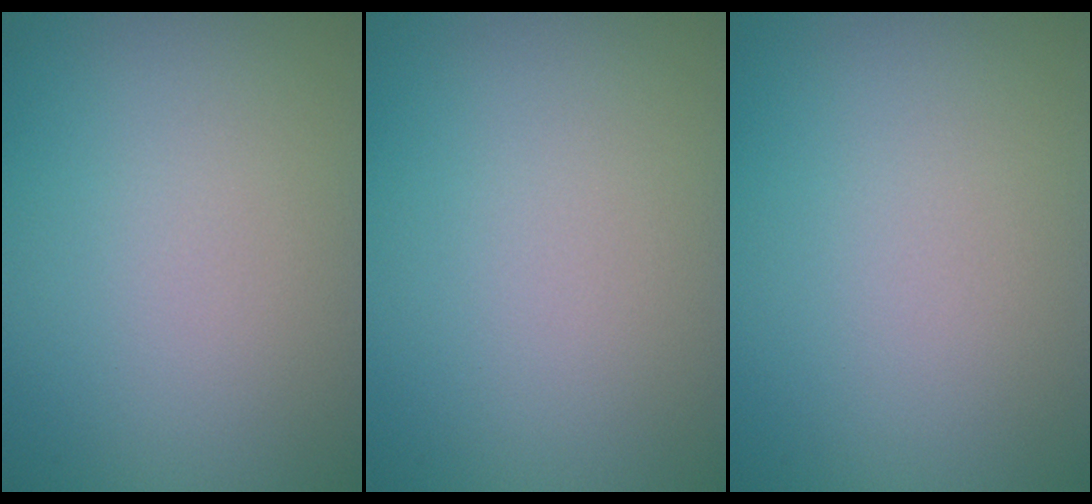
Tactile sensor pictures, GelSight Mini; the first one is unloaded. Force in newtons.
{"total": 0.0}
{"total": 0.0}